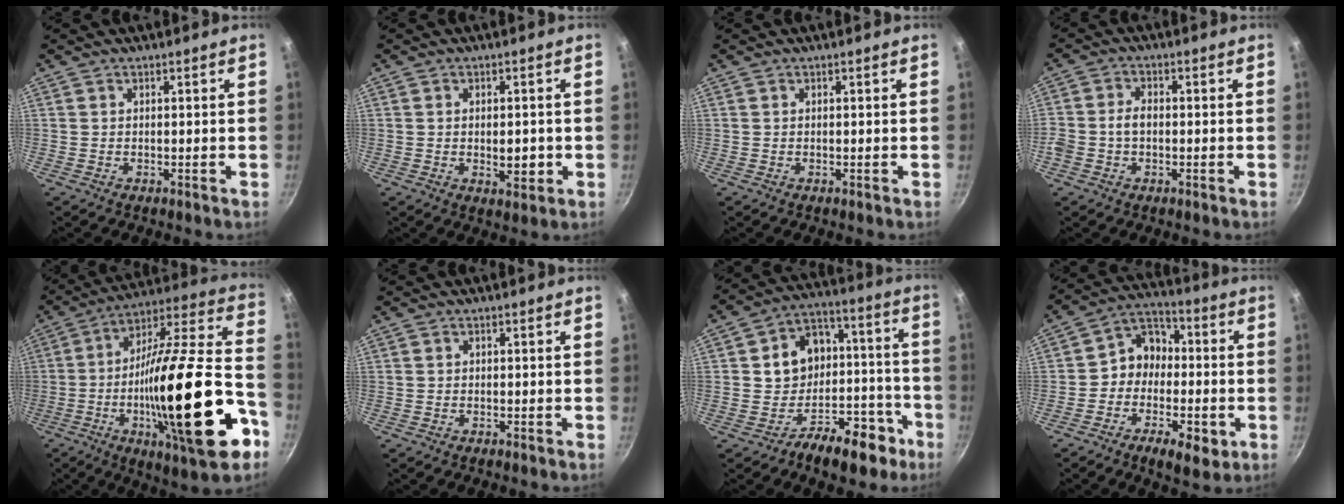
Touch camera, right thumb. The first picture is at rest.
{"total": 4.2, "force": [-0.6, 2.2, 3.6], "torque": [-0.041, -0.005, -0.005]}
{"total": 0.0}
{"total": 4.2, "force": [-0.9, 2.9, 2.9], "torque": [-0.053, 0.021, -0.023]}
{"total": 33.1, "force": [-9.9, 8.5, 30.5], "torque": [-0.457, 0.021, -0.165]}
{"total": 0.5, "force": [-0.3, 0.4, 0.2], "torque": [0.000, 0.002, -0.006]}
{"total": 17.2, "force": [-6.8, 13.2, 8.7], "torque": [-0.062, 0.092, -0.086]}
{"total": 12.9, "force": [-3.0, 9.5, 8.1], "torque": [-0.081, 0.042, -0.056]}